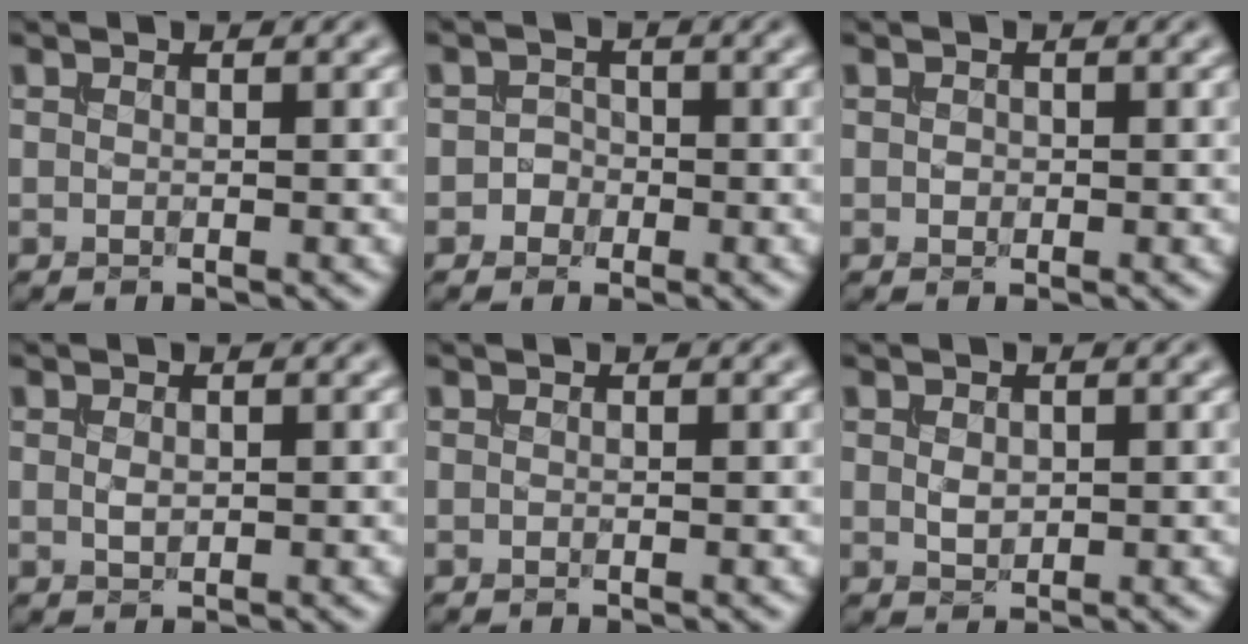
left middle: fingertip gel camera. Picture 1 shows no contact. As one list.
[{"total": 1.3, "force": [-0.6, 1.2, 0.2], "torque": [0.009, 0.004, -0.016]}, {"total": 0.6, "force": [-0.1, 0.6, 0.3], "torque": [-0.006, 0.000, -0.004]}, {"total": 0.9, "force": [0.0, 0.6, 0.7], "torque": [-0.018, -0.002, 0.002]}, {"total": 0.0}, {"total": 1.4, "force": [0.1, 1.0, 0.9], "torque": [-0.021, -0.001, 0.004]}]